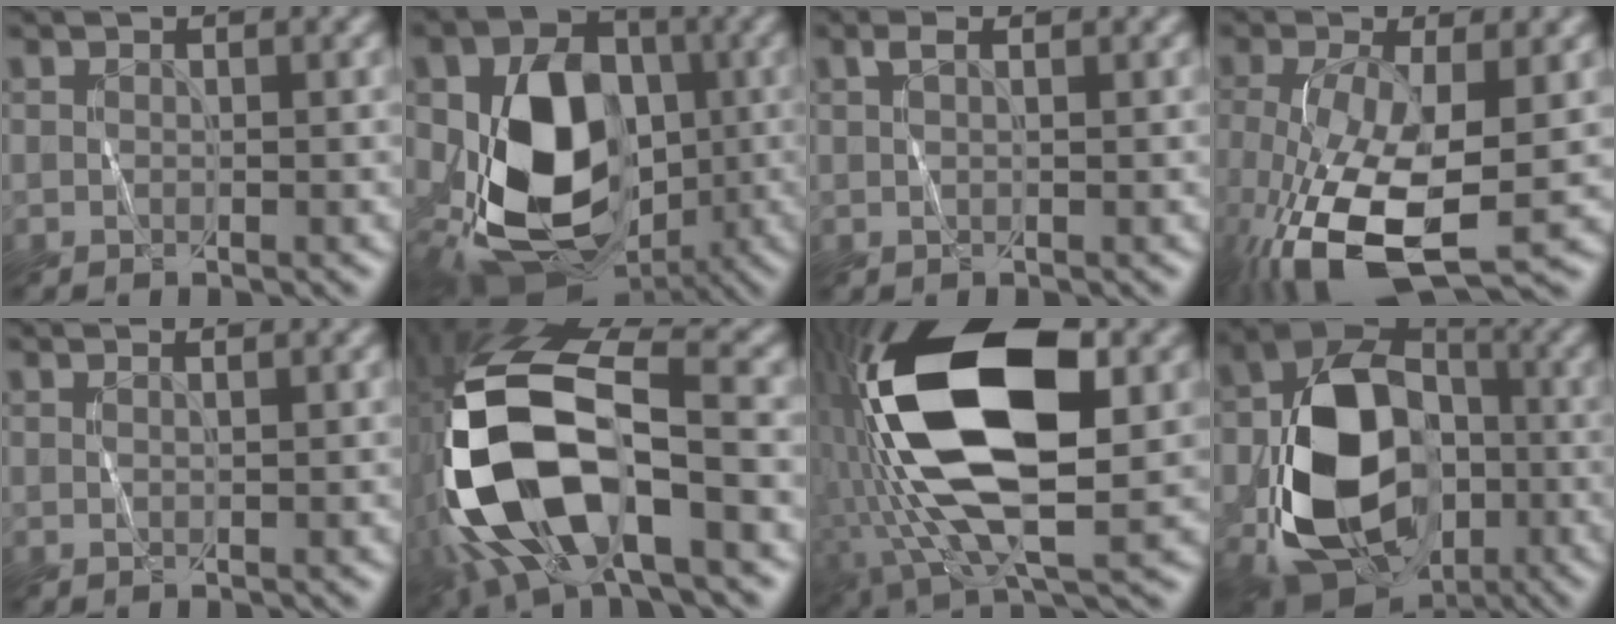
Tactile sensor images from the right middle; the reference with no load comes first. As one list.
[{"total": 12.4, "force": [-2.7, 8.7, 8.4], "torque": [-0.153, -0.017, -0.048]}, {"total": 1.2, "force": [0.5, 0.2, 1.1], "torque": [-0.026, 0.006, 0.010]}, {"total": 11.9, "force": [-4.1, 4.4, 10.3], "torque": [-0.226, -0.035, -0.064]}, {"total": 0.6, "force": [0.4, -0.3, 0.3], "torque": [-0.008, 0.000, 0.006]}, {"total": 15.5, "force": [-4.0, 6.7, 13.4], "torque": [-0.302, -0.001, -0.073]}, {"total": 16.3, "force": [0.3, 7.6, 14.4], "torque": [-0.296, 0.008, -0.002]}, {"total": 15.2, "force": [-3.8, 10.4, 10.5], "torque": [-0.186, -0.007, -0.073]}]